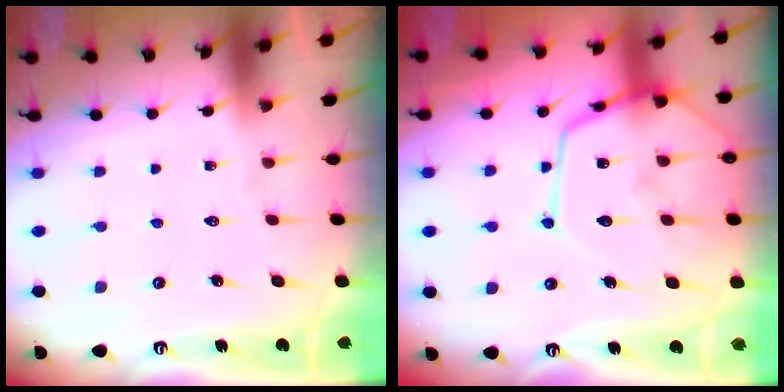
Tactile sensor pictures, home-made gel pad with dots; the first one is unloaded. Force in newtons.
{"total": 15.6, "press": 15.6, "slide": 1.3}